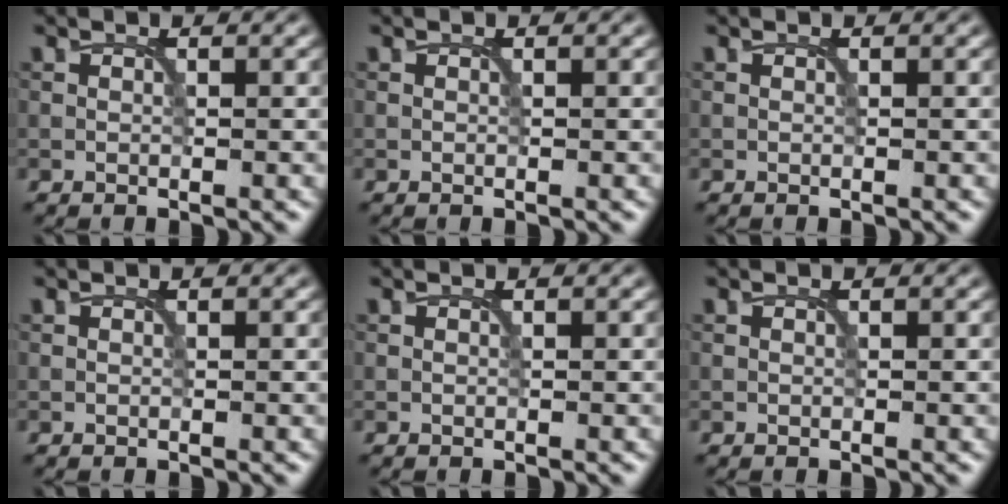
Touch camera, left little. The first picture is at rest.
{"total": 0.0}
{"total": 0.0}
{"total": 0.0}
{"total": 0.0}
{"total": 0.0}